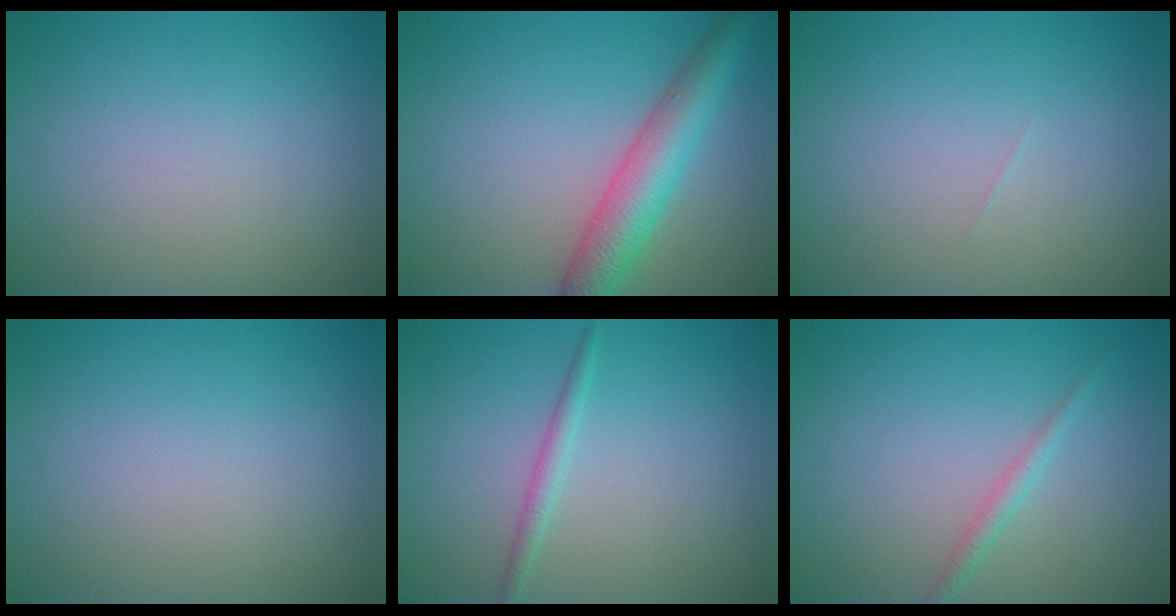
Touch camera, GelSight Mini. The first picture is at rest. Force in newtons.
{"total": 5.4, "press": 5.4, "slide": 0.2}
{"total": 0.0}
{"total": 0.0}
{"total": 1.3, "press": 1.3, "slide": 0.1}
{"total": 1.3, "press": 1.3, "slide": 0.1}